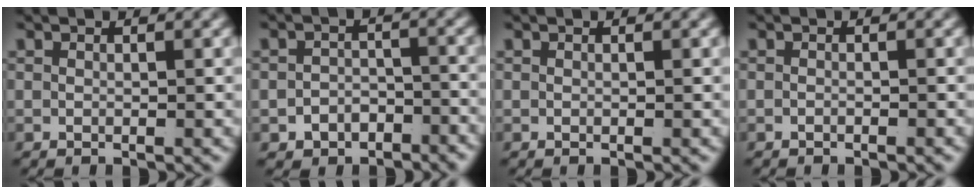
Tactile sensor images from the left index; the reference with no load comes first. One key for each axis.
{"total": 3.8, "fx": -2.9, "fy": 2.4, "fz": 0.3, "tx": -0.001, "ty": -0.017, "tz": -0.046}
{"total": 0.0}
{"total": 0.6, "fx": -0.5, "fy": -0.3, "fz": 0.0, "tx": -0.004, "ty": -0.004, "tz": -0.008}